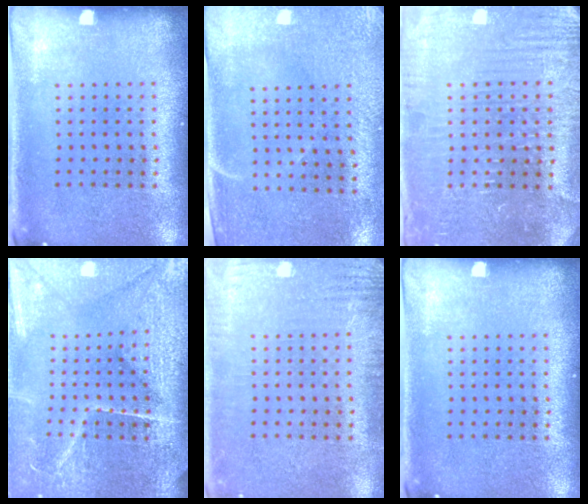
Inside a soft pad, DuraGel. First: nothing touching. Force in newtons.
{"total": 2.9, "press": 2.5, "slide": 1.4}
{"total": 4.0, "press": 3.9, "slide": 0.9}
{"total": 4.4, "press": 4.0, "slide": 1.9}
{"total": 2.9, "press": 2.9, "slide": 0.4}
{"total": 0.0}